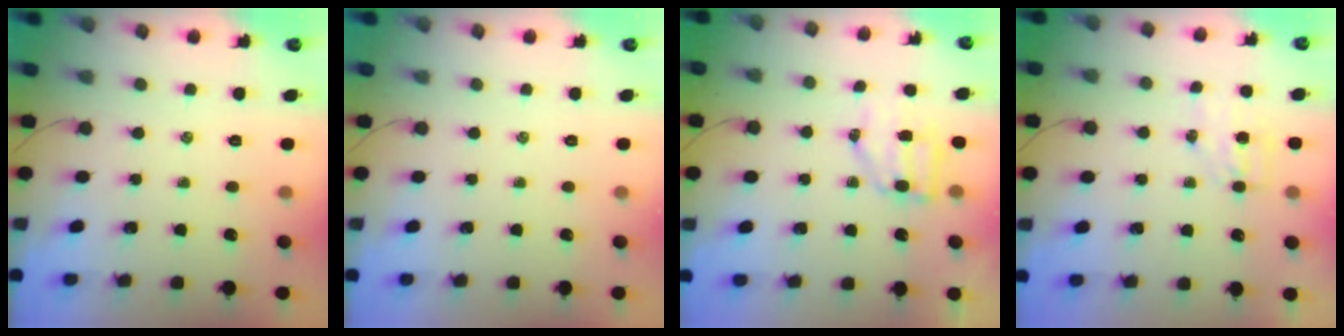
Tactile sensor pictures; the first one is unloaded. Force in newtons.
{"total": 0.0}
{"total": 6.4, "press": 6.4, "slide": 0.9}
{"total": 4.3, "press": 4.2, "slide": 0.7}